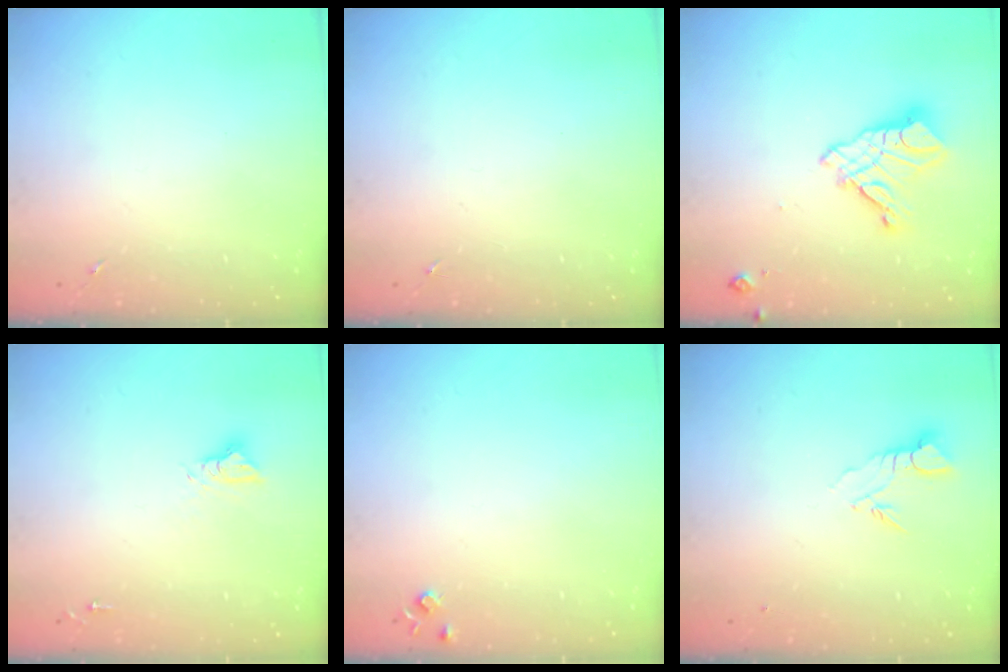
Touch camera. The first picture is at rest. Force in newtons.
{"total": 0.0}
{"total": 13.1, "press": 13.0, "slide": 1.3}
{"total": 5.5, "press": 5.5, "slide": 0.5}
{"total": 4.3, "press": 4.3, "slide": 0.7}
{"total": 3.8, "press": 3.8, "slide": 0.2}